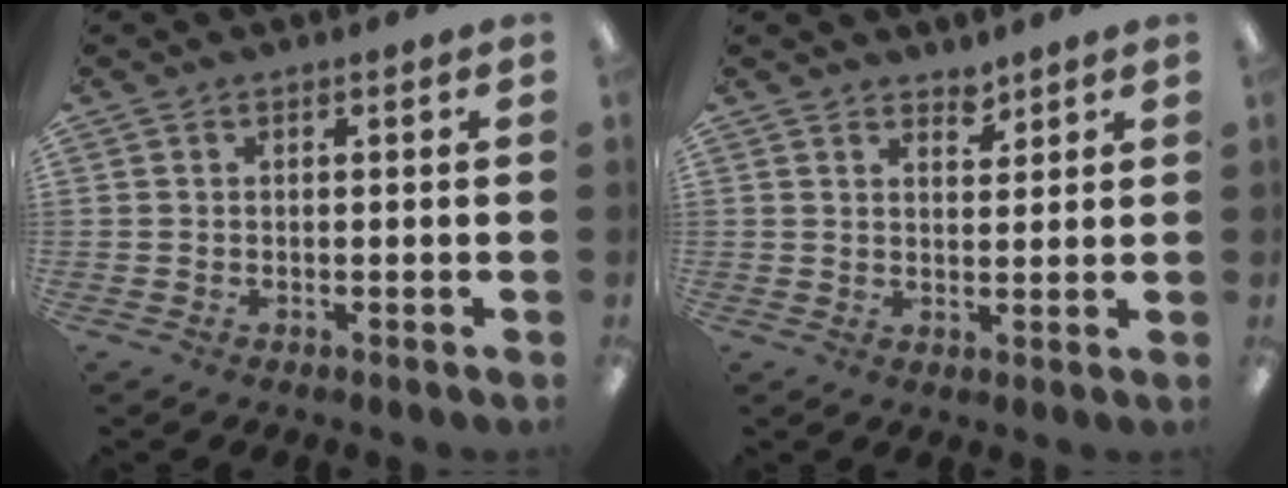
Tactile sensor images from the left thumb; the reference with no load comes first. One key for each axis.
{"total": 3.1, "fx": 2.8, "fy": 1.1, "fz": 0.5, "tx": 0.011, "ty": -0.024, "tz": 0.049}